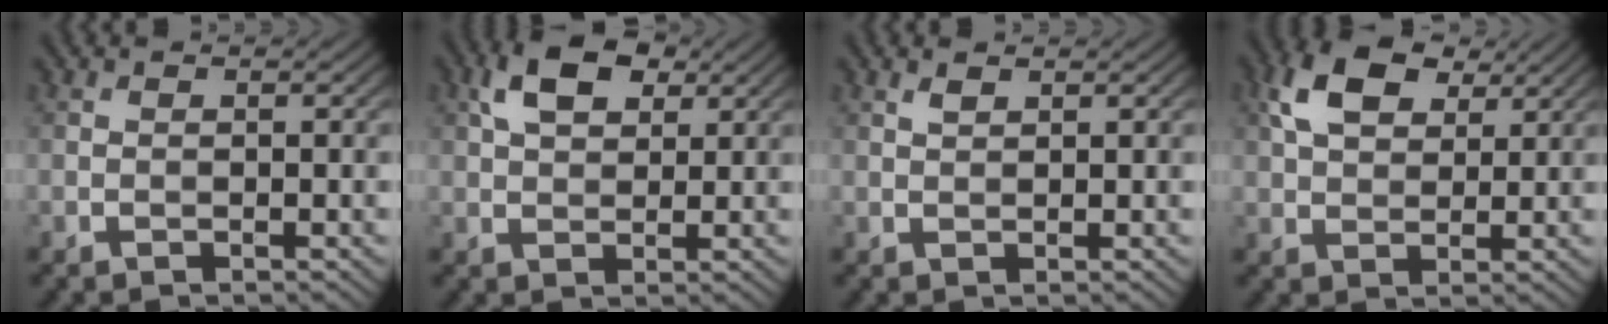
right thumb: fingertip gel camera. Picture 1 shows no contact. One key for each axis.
{"total": 6.3, "fx": 2.8, "fy": 3.7, "fz": 4.3, "tx": -0.085, "ty": 0.007, "tz": 0.047}
{"total": 1.0, "fx": 0.8, "fy": 0.3, "fz": 0.6, "tx": -0.018, "ty": 0.001, "tz": 0.016}
{"total": 8.1, "fx": 3.8, "fy": 4.8, "fz": 5.3, "tx": -0.116, "ty": 0.010, "tz": 0.070}